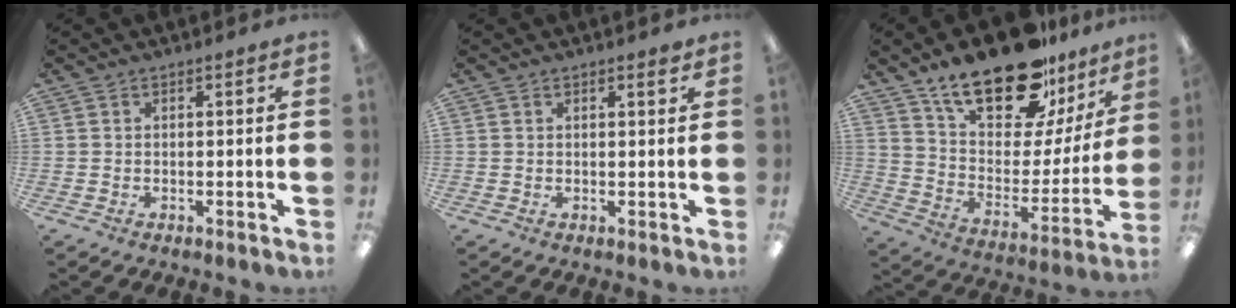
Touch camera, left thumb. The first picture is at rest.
{"total": 1.4, "force": [1.2, 0.2, 0.6], "torque": [-0.004, -0.003, 0.020]}
{"total": 25.3, "force": [18.5, 10.3, 13.8], "torque": [-0.222, -0.118, 0.321]}